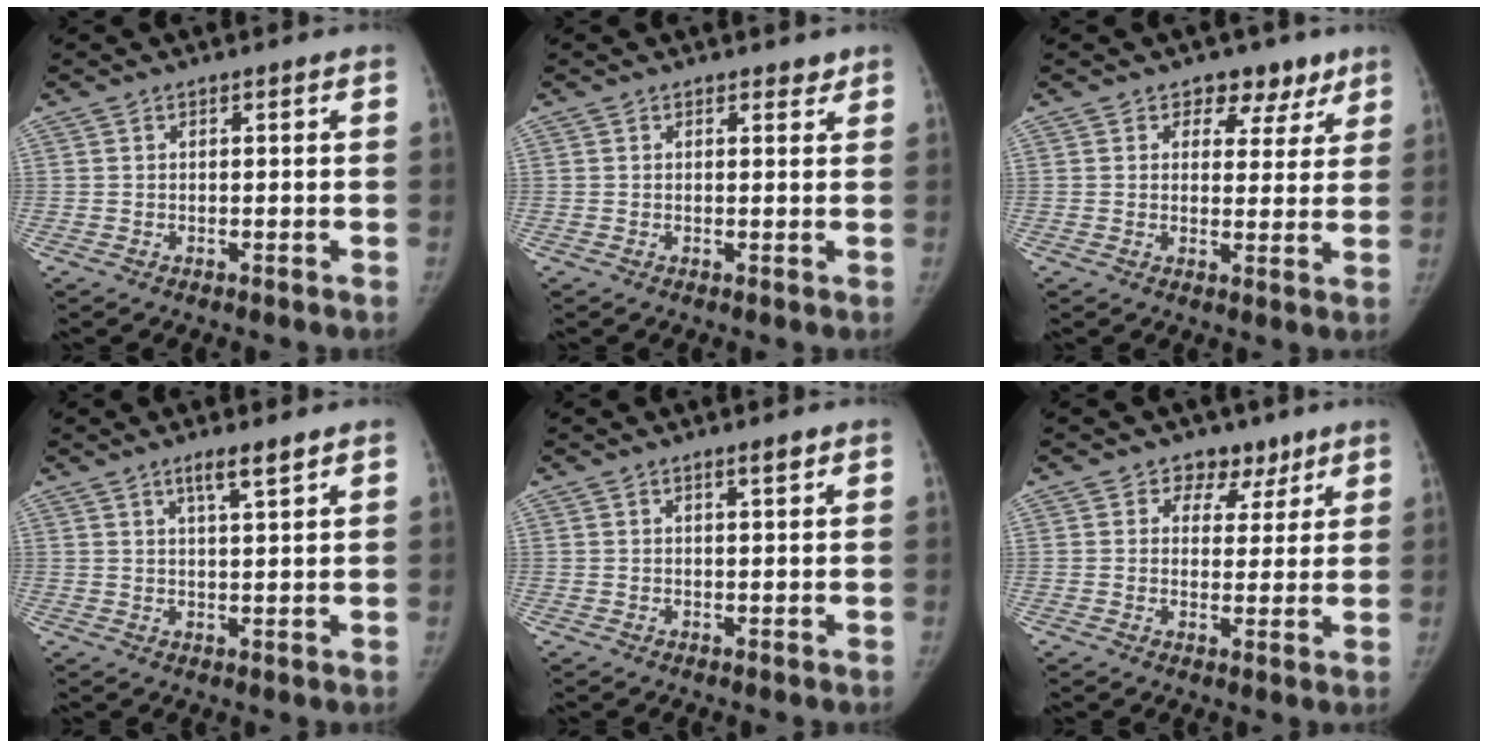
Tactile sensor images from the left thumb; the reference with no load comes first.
{"total": 1.2, "force": [1.0, 0.6, 0.3], "torque": [0.006, -0.007, 0.009]}
{"total": 6.3, "force": [4.1, 4.4, 1.8], "torque": [0.024, -0.013, 0.052]}
{"total": 4.0, "force": [2.8, 0.4, 2.9], "torque": [-0.047, -0.017, 0.050]}
{"total": 1.4, "force": [1.0, 0.2, 1.0], "torque": [-0.013, -0.005, 0.017]}
{"total": 5.4, "force": [3.5, 4.1, 0.8], "torque": [0.026, -0.013, 0.048]}